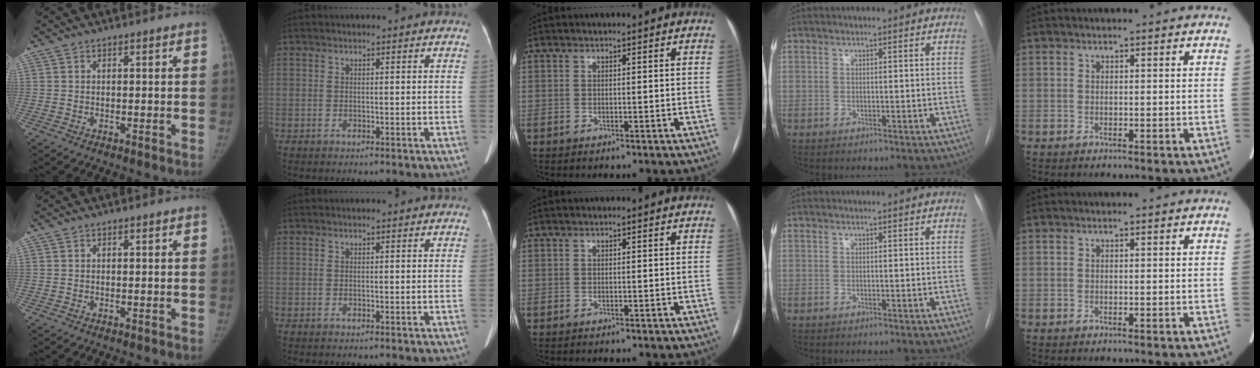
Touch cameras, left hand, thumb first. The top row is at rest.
{}